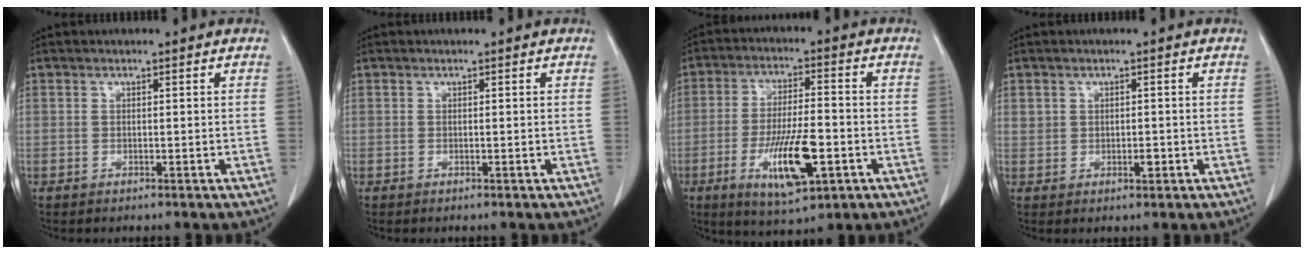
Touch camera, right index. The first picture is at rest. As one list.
[{"total": 0.0}, {"total": 11.6, "force": [-4.1, 2.8, 10.4], "torque": [-0.194, -0.011, -0.062]}, {"total": 1.8, "force": [0.1, 1.4, 1.1], "torque": [-0.019, 0.003, 0.005]}]